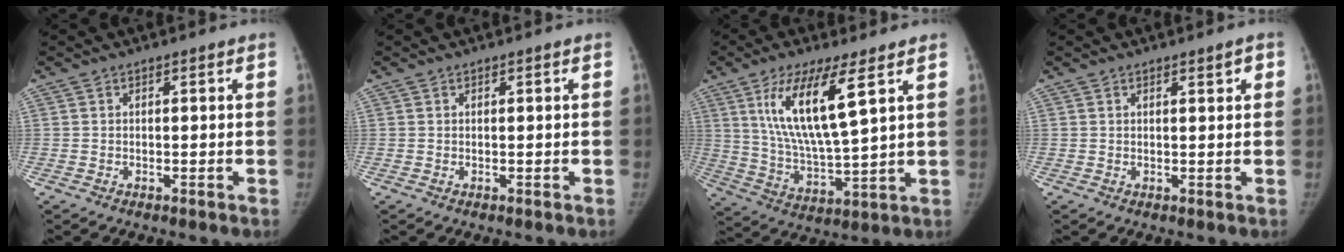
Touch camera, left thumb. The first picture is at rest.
{"total": 0.0}
{"total": 15.0, "force": [6.3, 3.5, 13.1], "torque": [-0.257, -0.037, 0.125]}
{"total": 1.2, "force": [0.5, 0.3, 1.0], "torque": [-0.008, 0.002, 0.005]}